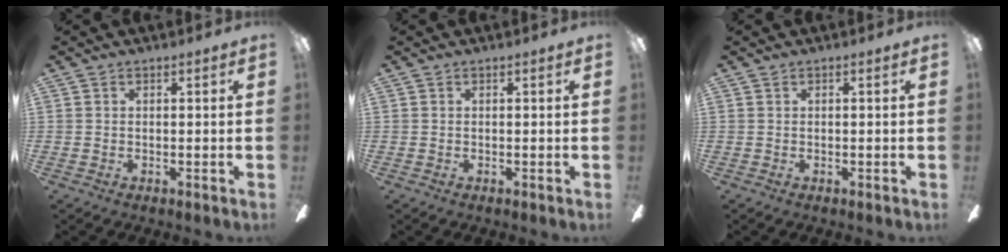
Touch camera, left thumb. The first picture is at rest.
{"total": 0.0}
{"total": 0.0}